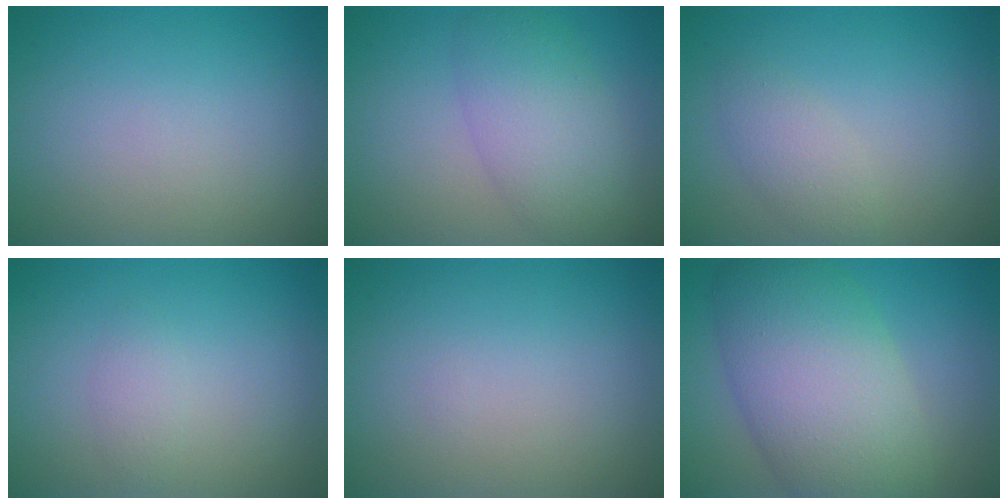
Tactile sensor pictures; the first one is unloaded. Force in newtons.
{"total": 5.2, "press": 5.2, "slide": 0.3}
{"total": 2.1, "press": 2.1, "slide": 0.1}
{"total": 1.2, "press": 1.2, "slide": 0.1}
{"total": 0.0}
{"total": 10.6, "press": 10.6, "slide": 0.8}